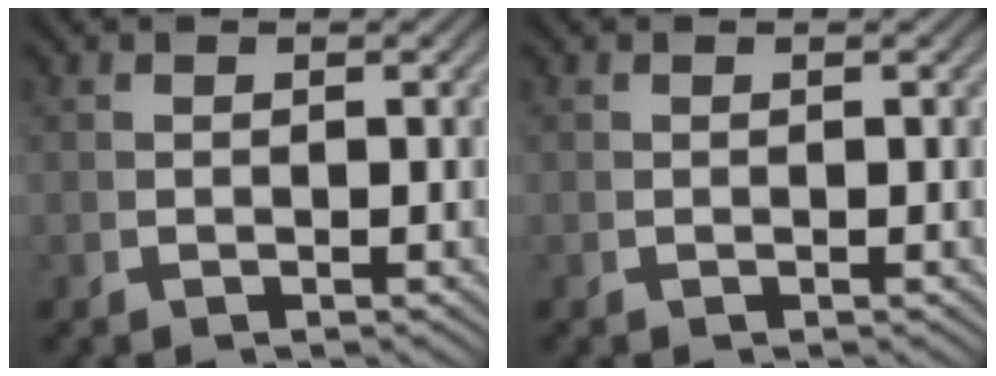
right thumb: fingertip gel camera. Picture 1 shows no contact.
{"total": 0.0}